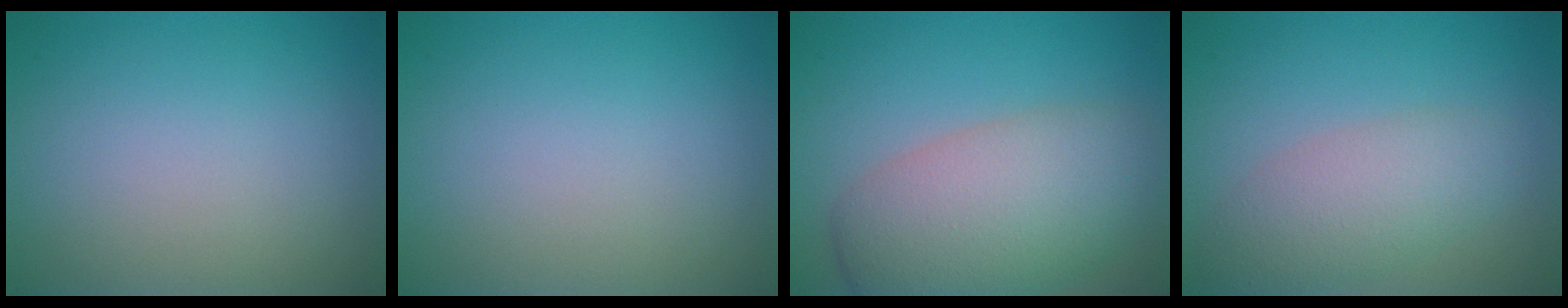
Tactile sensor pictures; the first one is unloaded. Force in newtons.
{"total": 0.0}
{"total": 8.1, "press": 8.1, "slide": 0.3}
{"total": 4.0, "press": 4.0, "slide": 0.3}